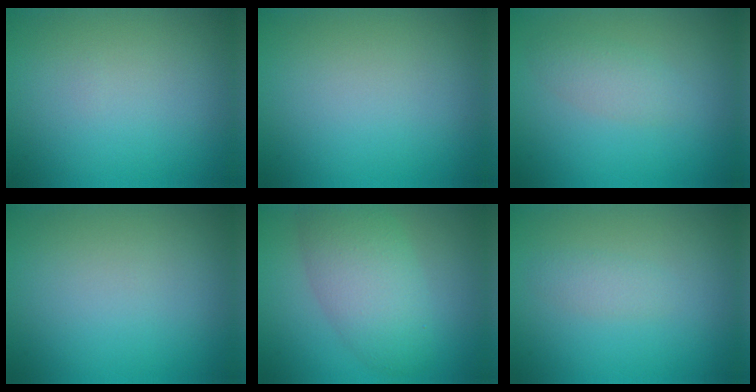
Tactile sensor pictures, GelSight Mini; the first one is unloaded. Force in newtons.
{"total": 0.0}
{"total": 1.8, "press": 1.8, "slide": 0.1}
{"total": 0.0}
{"total": 6.1, "press": 6.1, "slide": 0.1}
{"total": 1.2, "press": 1.2, "slide": 0.0}